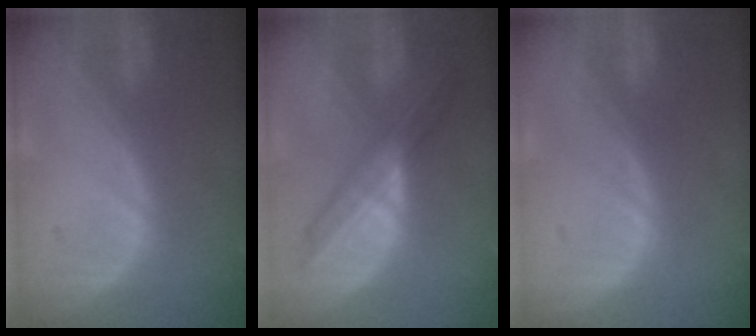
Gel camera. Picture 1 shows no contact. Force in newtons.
{"total": 6.3, "press": 6.3, "slide": 0.3}
{"total": 0.0}